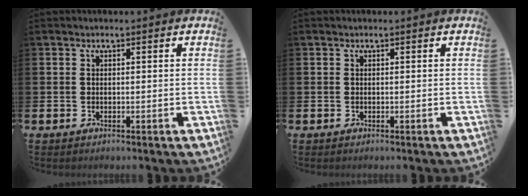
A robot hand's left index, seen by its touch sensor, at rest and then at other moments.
{"total": 0.0}